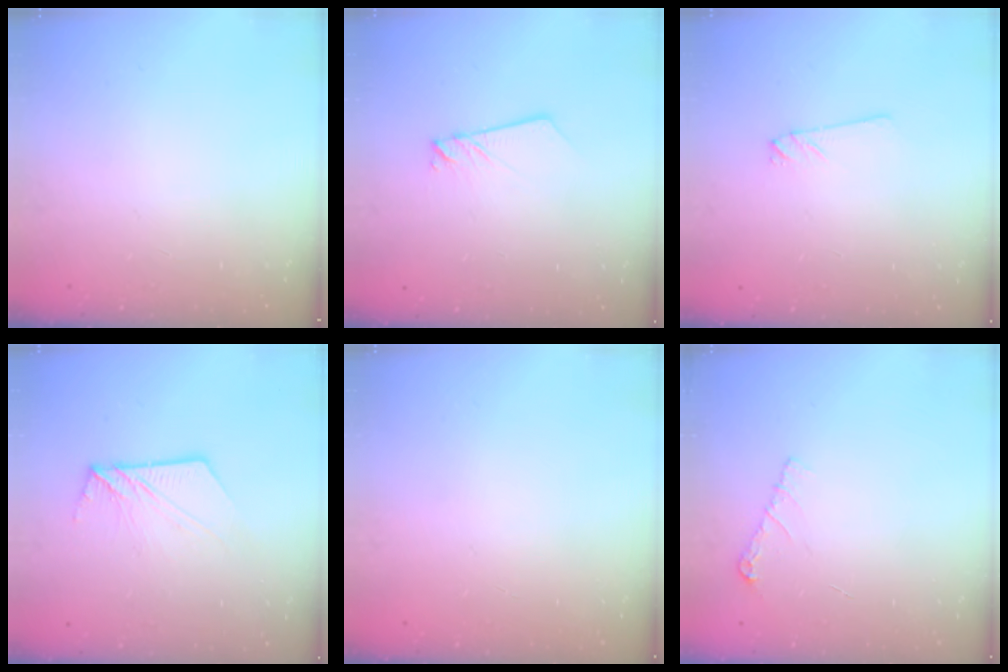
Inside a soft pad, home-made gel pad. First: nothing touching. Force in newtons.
{"total": 2.1, "press": 2.1, "slide": 0.2}
{"total": 0.8, "press": 0.8, "slide": 0.1}
{"total": 8.0, "press": 8.0, "slide": 0.2}
{"total": 0.0}
{"total": 6.0, "press": 6.0, "slide": 0.8}